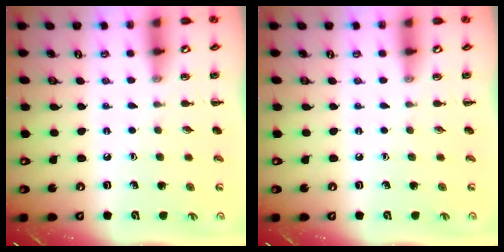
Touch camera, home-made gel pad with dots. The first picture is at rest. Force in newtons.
{"total": 0.0}